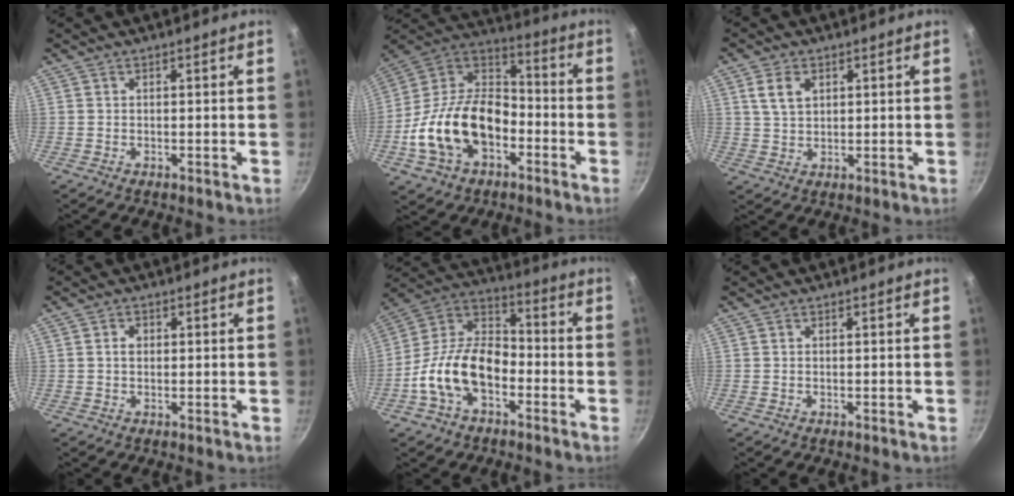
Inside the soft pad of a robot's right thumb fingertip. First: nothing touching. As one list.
[{"total": 21.5, "force": [-6.7, 13.8, 15.0], "torque": [-0.253, 0.058, -0.133]}, {"total": 5.0, "force": [1.8, 3.5, 3.1], "torque": [-0.045, -0.003, 0.038]}, {"total": 1.8, "force": [0.2, 1.4, 1.1], "torque": [-0.016, 0.005, 0.003]}, {"total": 16.4, "force": [-5.6, 10.0, 11.6], "torque": [-0.183, 0.056, -0.123]}, {"total": 0.0}]